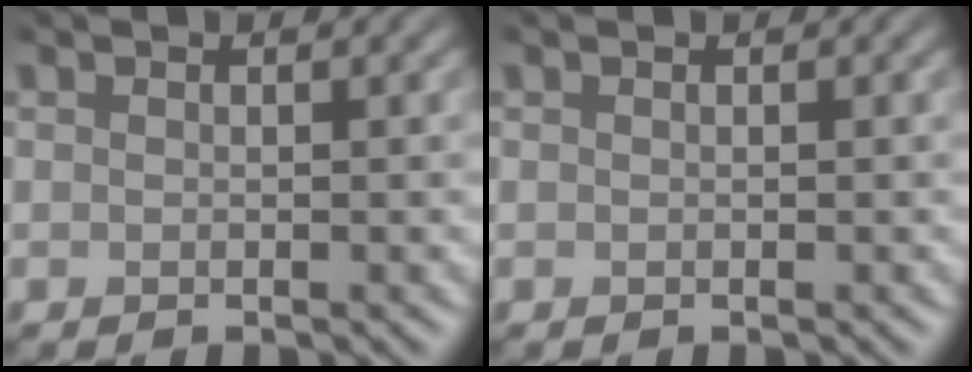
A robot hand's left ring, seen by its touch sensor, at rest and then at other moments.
{"total": 0.0}